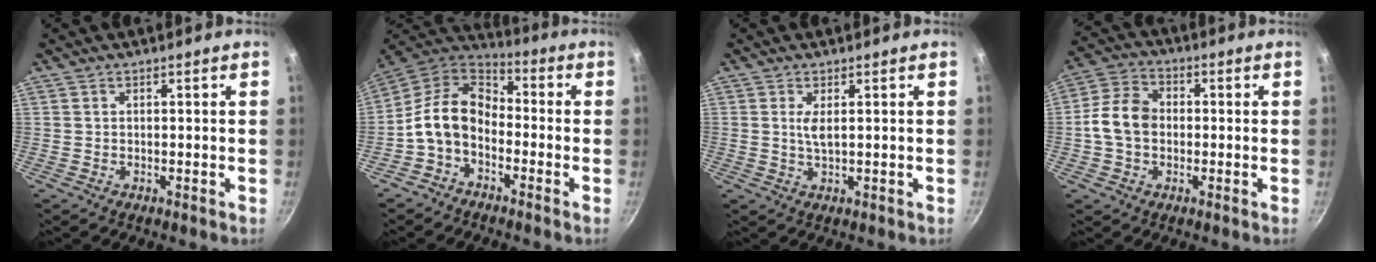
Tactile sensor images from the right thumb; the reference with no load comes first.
{"total": 11.9, "force": [-3.1, 8.4, 7.9], "torque": [-0.132, 0.053, -0.081]}
{"total": 2.5, "force": [0.7, 0.7, 2.3], "torque": [-0.046, -0.006, 0.014]}
{"total": 8.9, "force": [-0.6, 6.8, 5.8], "torque": [-0.091, 0.025, -0.026]}